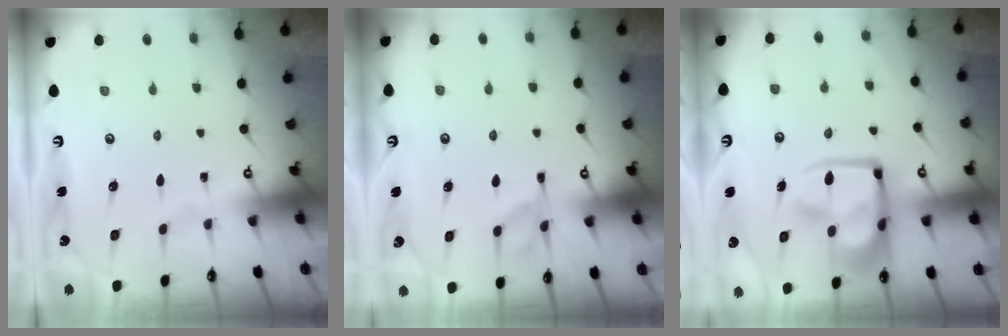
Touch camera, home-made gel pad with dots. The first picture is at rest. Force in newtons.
{"total": 5.5, "press": 5.5, "slide": 0.7}
{"total": 15.9, "press": 15.8, "slide": 1.8}